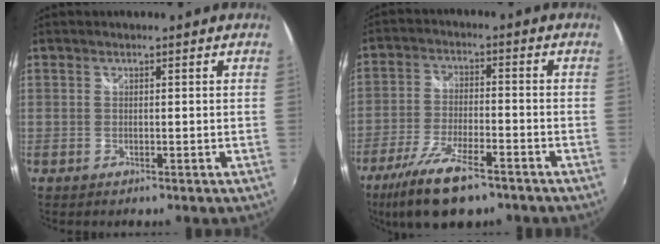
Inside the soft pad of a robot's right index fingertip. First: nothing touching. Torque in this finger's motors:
{"motor_torque": [1.19, -0.94, 0.42, 0.09]}